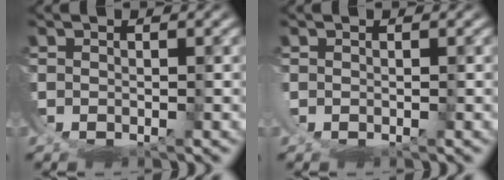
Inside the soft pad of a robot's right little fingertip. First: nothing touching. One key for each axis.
{"total": 0.6, "fx": 0.2, "fy": 0.4, "fz": 0.4, "tx": -0.015, "ty": -0.002, "tz": 0.005}